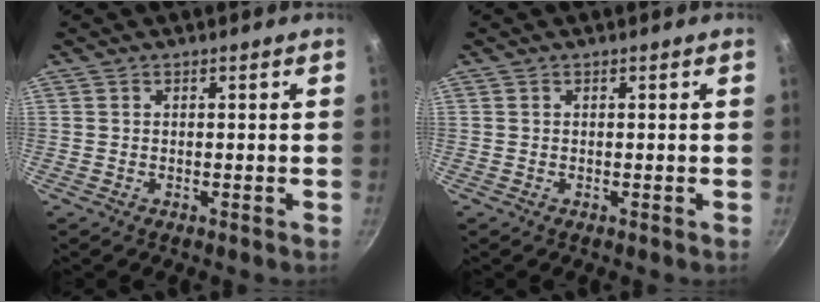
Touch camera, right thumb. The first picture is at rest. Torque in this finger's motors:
{"motor_torque": [-0.01, 0.02, -0.03, -0.41, 0.01]}